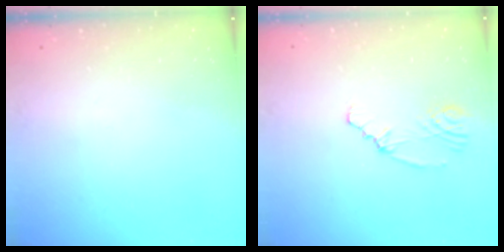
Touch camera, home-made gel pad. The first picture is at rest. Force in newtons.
{"total": 2.9, "press": 2.1, "slide": 1.9}